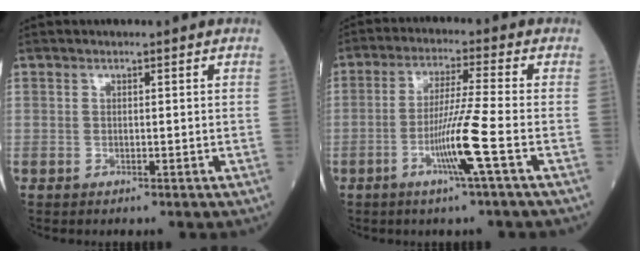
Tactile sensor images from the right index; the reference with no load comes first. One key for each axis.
{"total": 8.2, "fx": -3.0, "fy": -1.7, "fz": 7.4, "tx": -0.144, "ty": -0.010, "tz": -0.058}